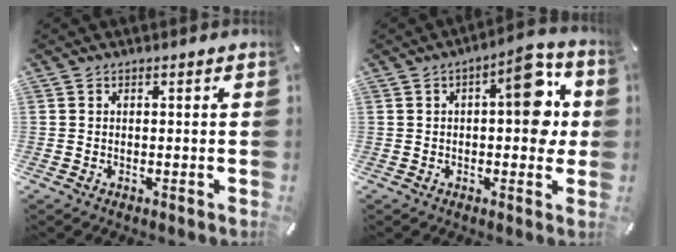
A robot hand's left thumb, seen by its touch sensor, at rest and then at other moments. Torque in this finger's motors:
{"motor_torque": [-0.13, 0.85, 0.74, 0.38, 0.09]}